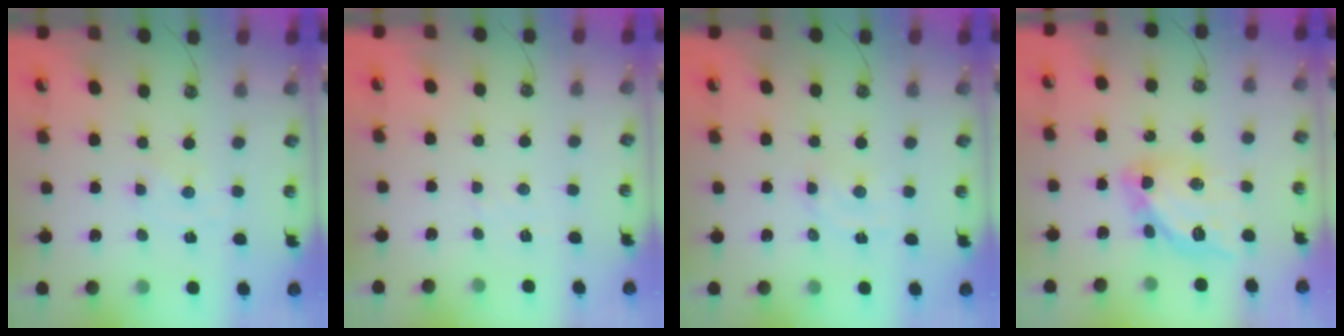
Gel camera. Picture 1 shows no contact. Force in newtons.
{"total": 2.8, "press": 2.7, "slide": 0.5}
{"total": 2.7, "press": 2.7, "slide": 0.1}
{"total": 14.3, "press": 14.2, "slide": 1.4}